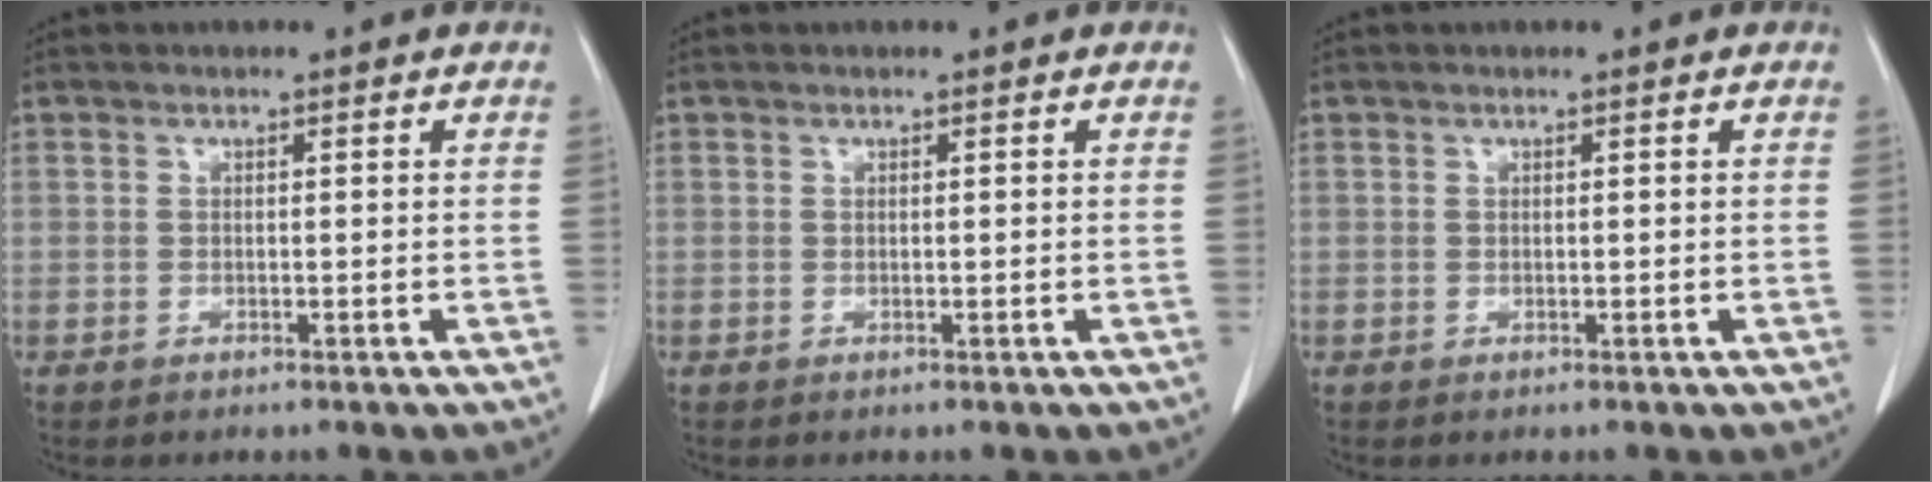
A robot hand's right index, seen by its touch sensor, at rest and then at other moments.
{"total": 0.0}
{"total": 0.0}